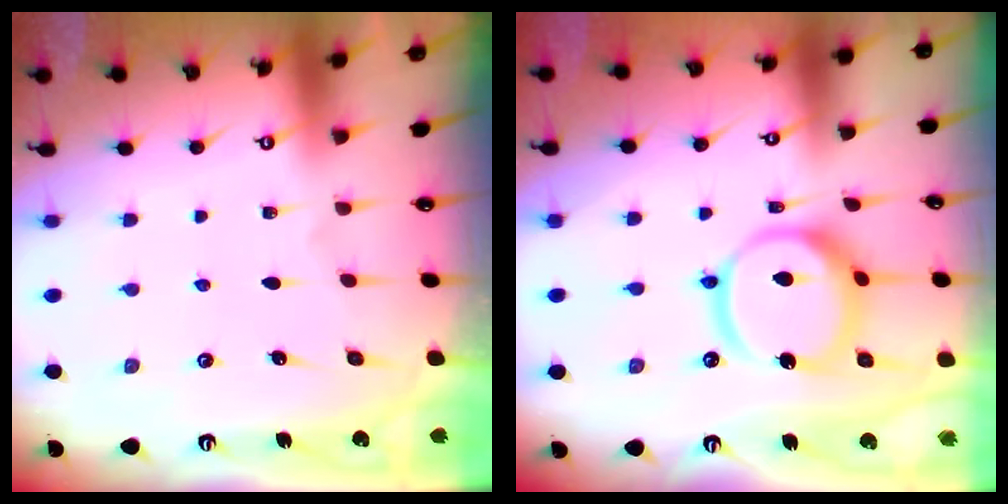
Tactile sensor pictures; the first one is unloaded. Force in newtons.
{"total": 13.7, "press": 13.6, "slide": 1.5}